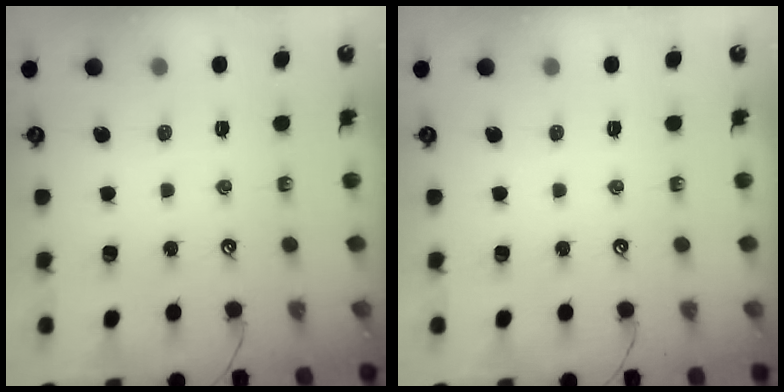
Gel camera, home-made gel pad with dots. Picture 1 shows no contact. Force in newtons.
{"total": 0.0}